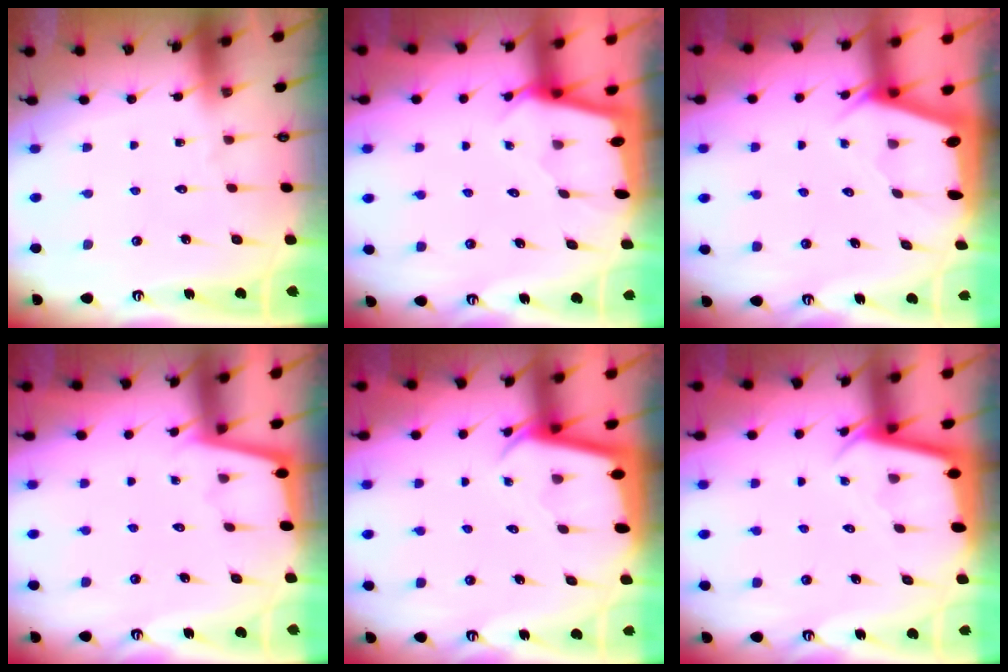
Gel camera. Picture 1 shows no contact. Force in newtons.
{"total": 1.5, "press": 1.5, "slide": 0.2}
{"total": 2.1, "press": 2.1, "slide": 0.3}
{"total": 1.7, "press": 1.7, "slide": 0.2}
{"total": 2.1, "press": 2.1, "slide": 0.2}
{"total": 2.5, "press": 2.5, "slide": 0.1}